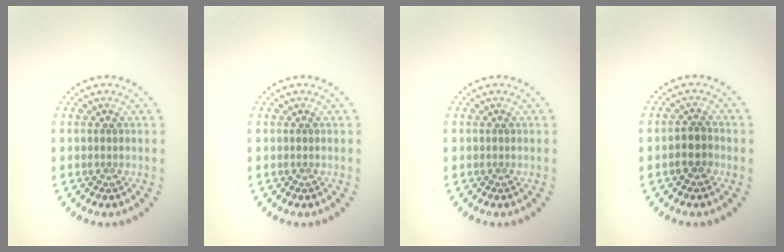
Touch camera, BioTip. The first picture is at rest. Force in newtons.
{"total": 0.0}
{"total": 0.0}
{"total": 2.0, "press": 1.9, "slide": 0.8}